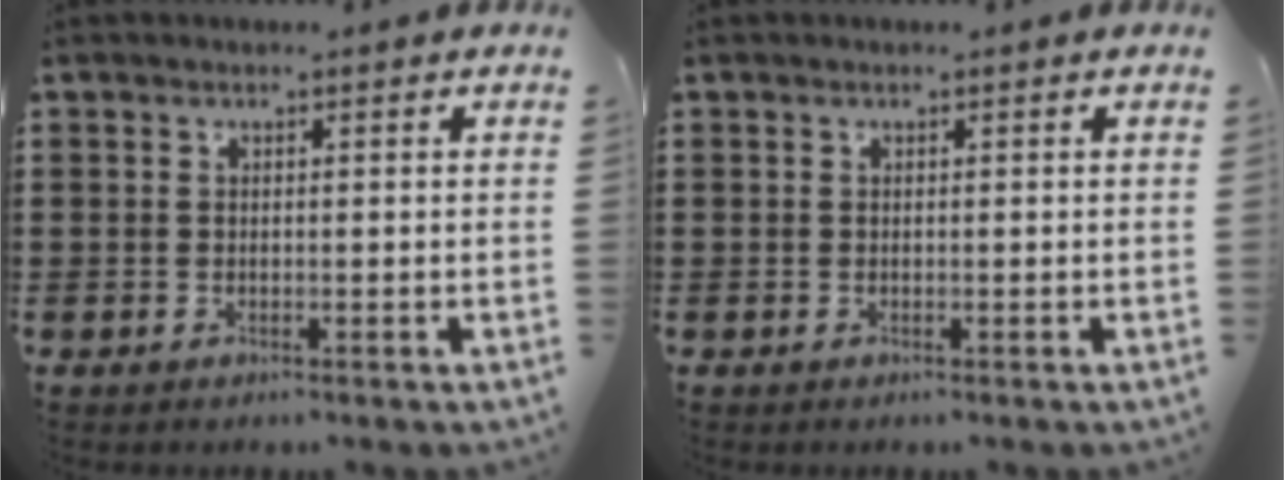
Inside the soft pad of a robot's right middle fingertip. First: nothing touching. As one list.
[{"total": 0.0}]